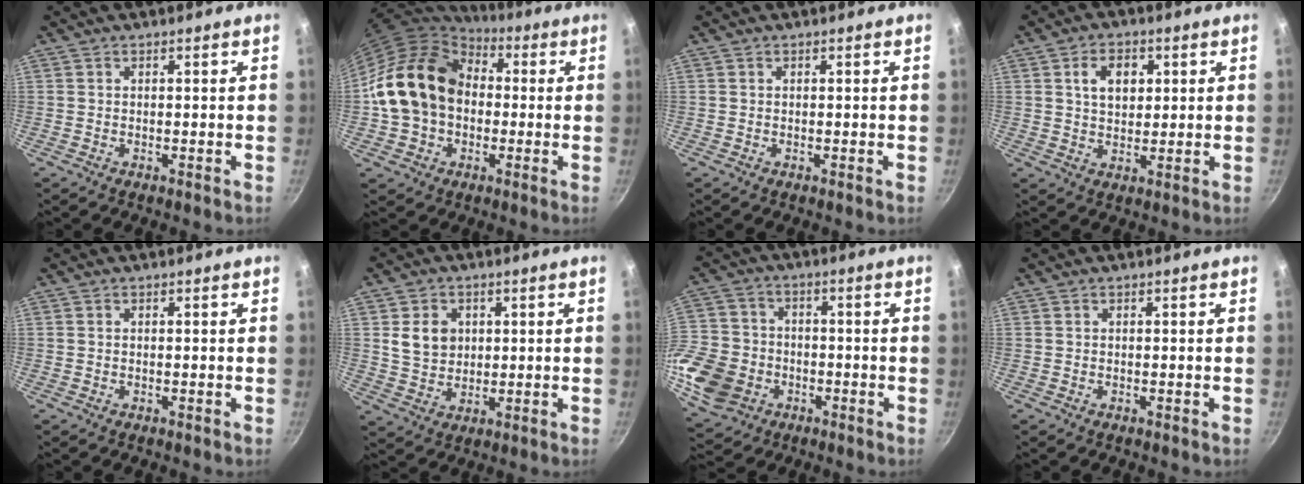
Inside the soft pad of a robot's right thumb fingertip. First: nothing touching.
{"total": 18.4, "force": [0.1, 14.3, 11.5], "torque": [-0.185, 0.043, -0.005]}
{"total": 0.0}
{"total": 6.7, "force": [1.9, 4.6, 4.4], "torque": [-0.054, -0.001, 0.032]}
{"total": 0.0}
{"total": 7.0, "force": [1.6, 5.7, 3.7], "torque": [-0.044, -0.006, 0.033]}
{"total": 16.4, "force": [-4.9, 13.1, 8.5], "torque": [-0.171, 0.030, -0.091]}
{"total": 0.0}